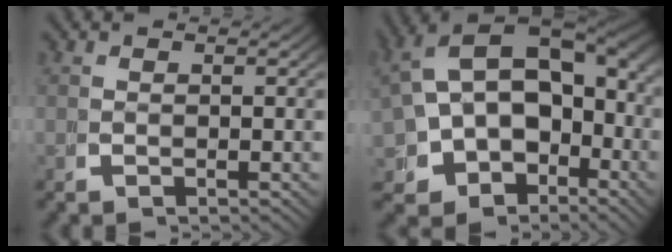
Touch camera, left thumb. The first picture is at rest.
{"total": 14.4, "force": [0.4, 11.3, 8.9], "torque": [-0.173, -0.035, 0.009]}